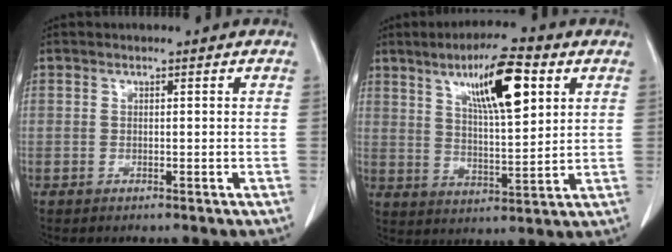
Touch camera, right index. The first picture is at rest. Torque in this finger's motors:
{"motor_torque": [1.10, 0.98, 0.38, 0.11]}